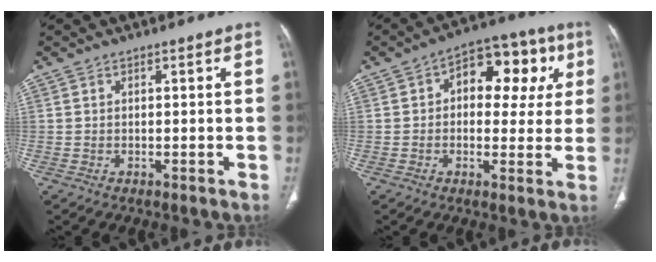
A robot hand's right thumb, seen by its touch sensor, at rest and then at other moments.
{"total": 14.4, "force": [3.7, 8.8, 10.7], "torque": [-0.088, 0.025, 0.046]}